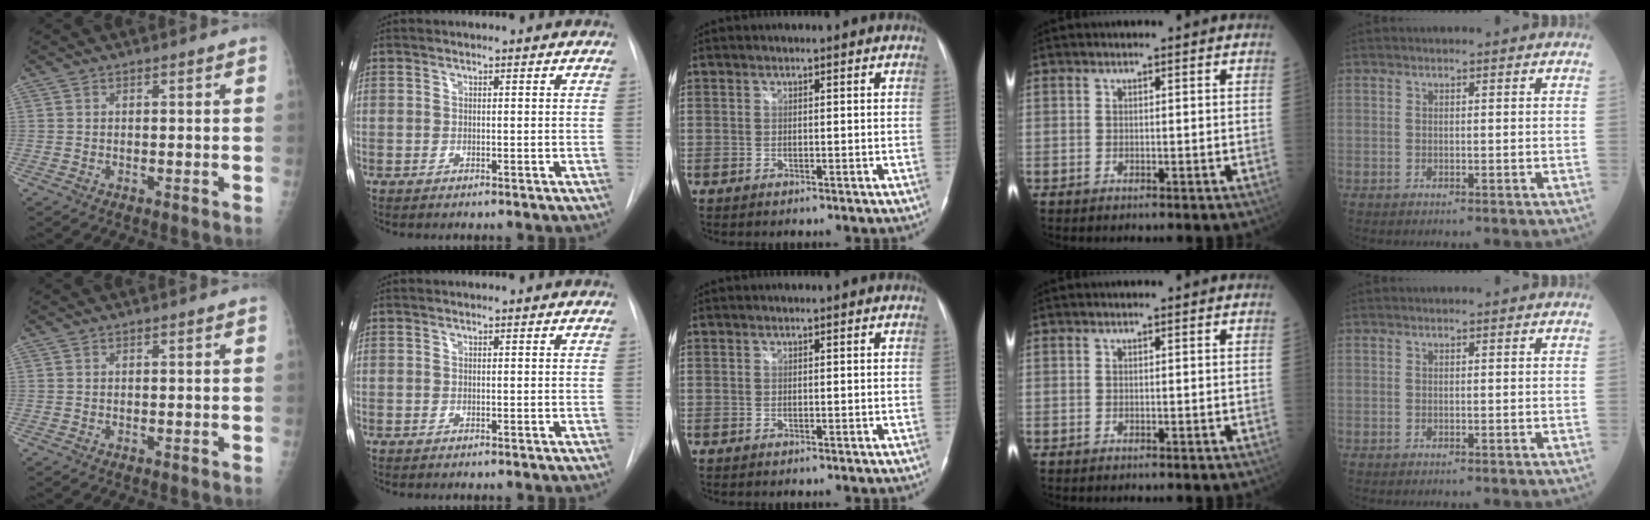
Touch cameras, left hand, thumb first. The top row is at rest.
{}